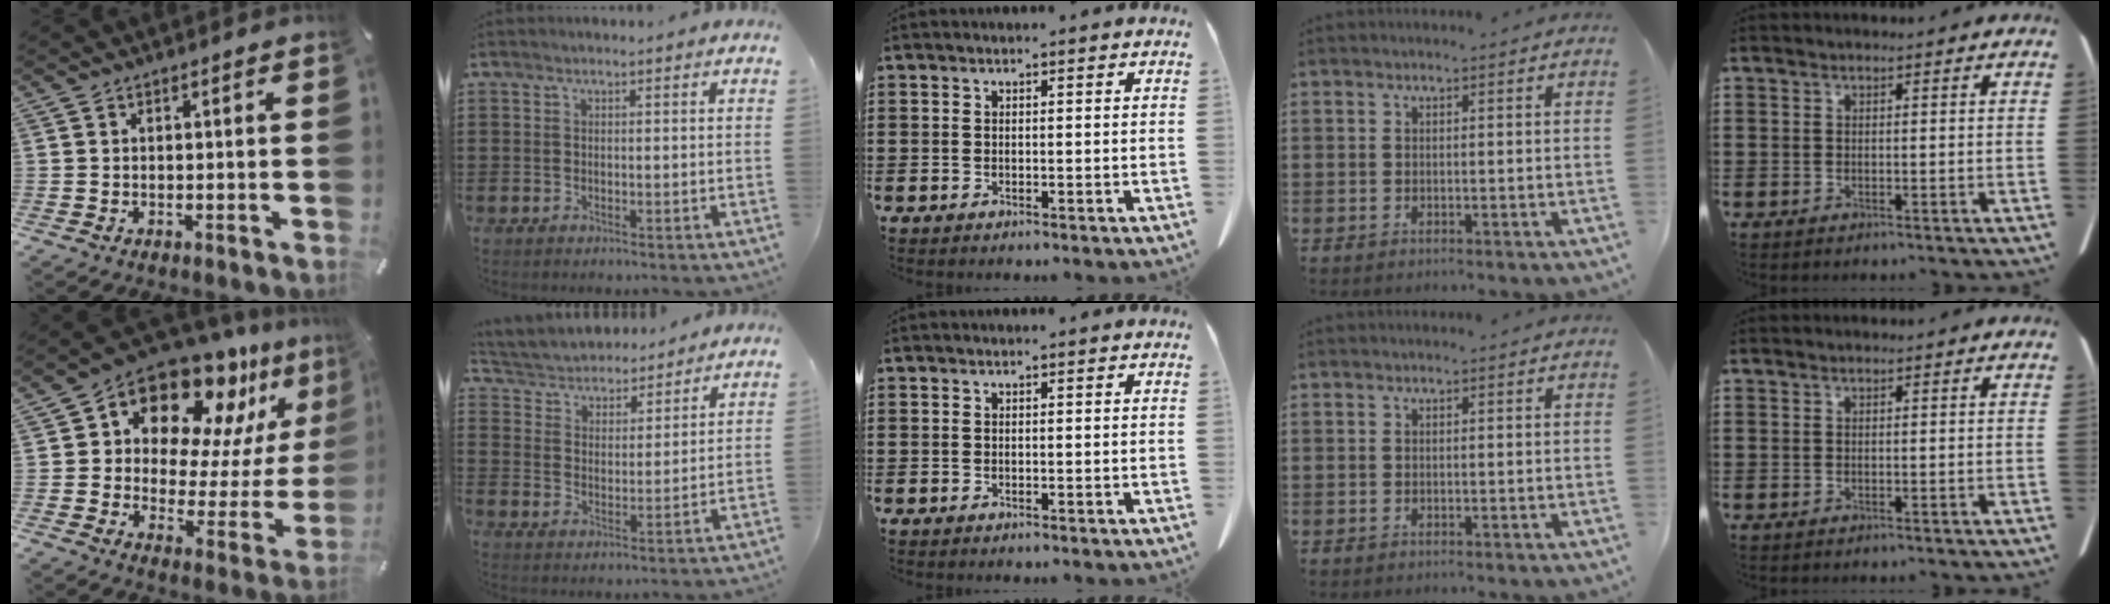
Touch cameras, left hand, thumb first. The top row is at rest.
{"thumb": {"total": 16.9, "force": [13.3, 8.0, 6.8], "torque": [-0.108, -0.121, 0.227]}, "index": {"total": 4.1, "force": [4.0, 0.8, -0.1], "torque": [-0.022, -0.027, 0.066]}}